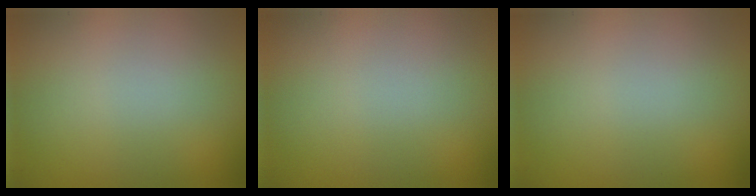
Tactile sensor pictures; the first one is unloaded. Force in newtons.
{"total": 0.0}
{"total": 0.0}